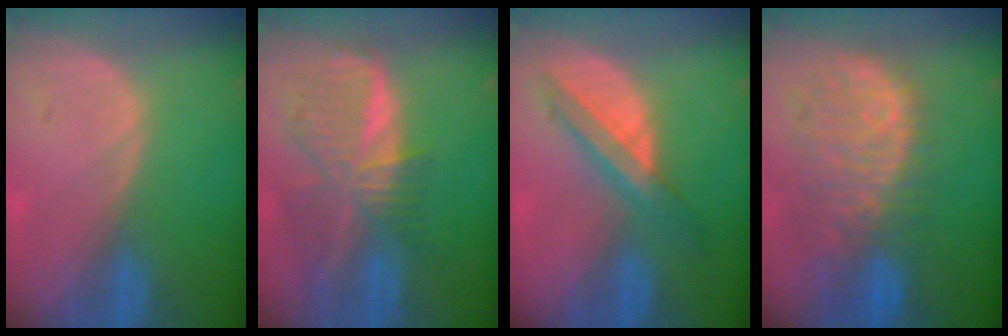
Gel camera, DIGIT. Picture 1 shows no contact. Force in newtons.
{"total": 9.2, "press": 8.0, "slide": 4.5}
{"total": 5.9, "press": 5.8, "slide": 0.5}
{"total": 11.4, "press": 9.7, "slide": 5.9}